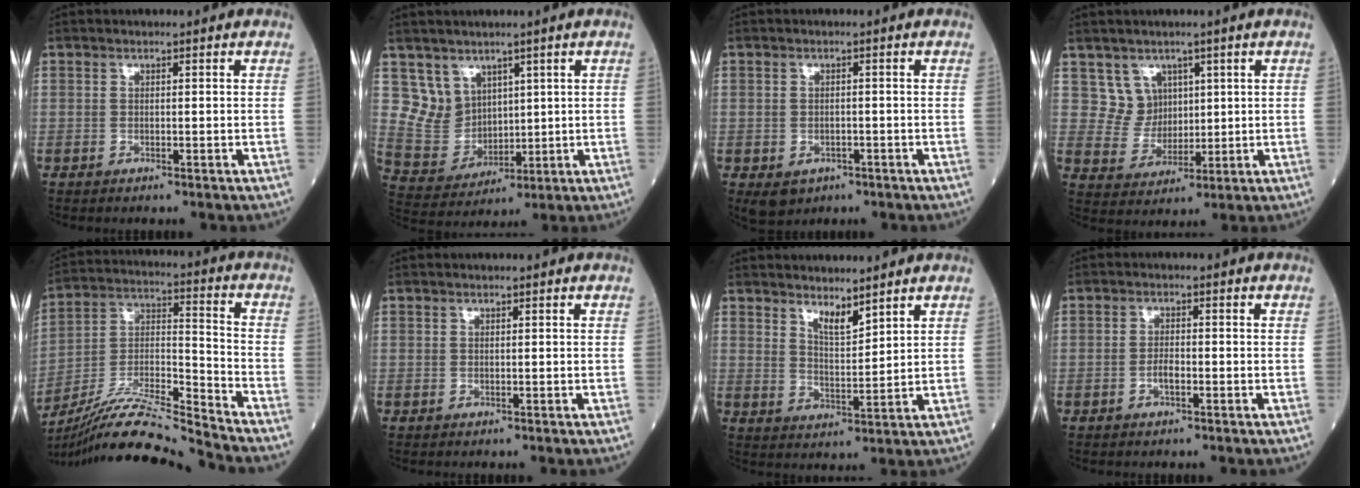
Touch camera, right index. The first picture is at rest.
{"total": 6.8, "force": [3.7, 5.6, 1.0], "torque": [-0.032, 0.007, 0.090]}
{"total": 4.3, "force": [-2.2, 3.3, 1.7], "torque": [-0.024, -0.003, -0.025]}
{"total": 5.2, "force": [2.5, 4.6, 0.3], "torque": [-0.008, 0.008, 0.054]}
{"total": 15.4, "force": [-14.5, -2.2, 4.7], "torque": [-0.091, 0.019, -0.269]}
{"total": 0.0}
{"total": 3.8, "force": [3.2, 0.6, 1.9], "torque": [-0.038, -0.014, 0.064]}
{"total": 1.8, "force": [-0.8, 0.6, 1.5], "torque": [-0.029, 0.003, -0.015]}